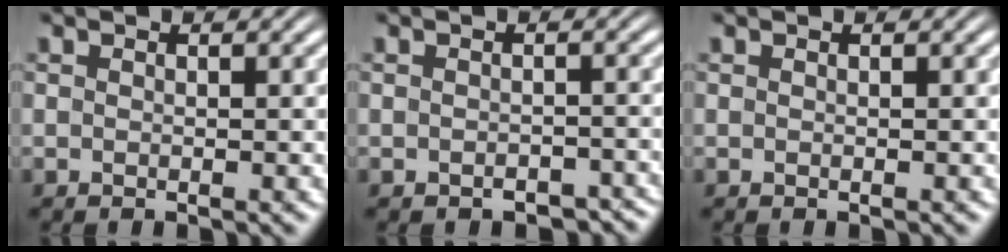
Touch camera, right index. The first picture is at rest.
{"total": 2.0, "force": [-1.8, 0.6, 0.4], "torque": [-0.007, -0.007, -0.025]}
{"total": 0.0}